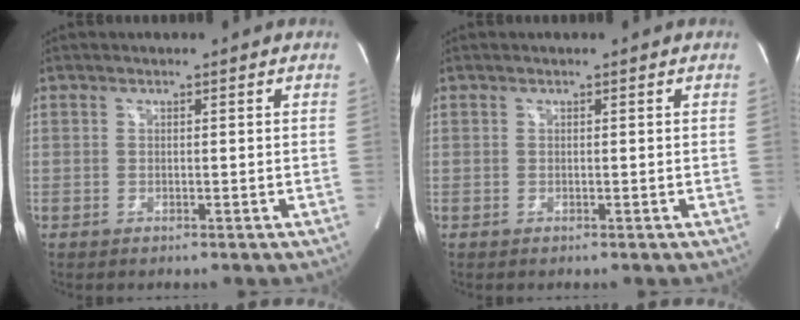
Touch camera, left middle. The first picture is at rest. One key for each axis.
{"total": 0.0}